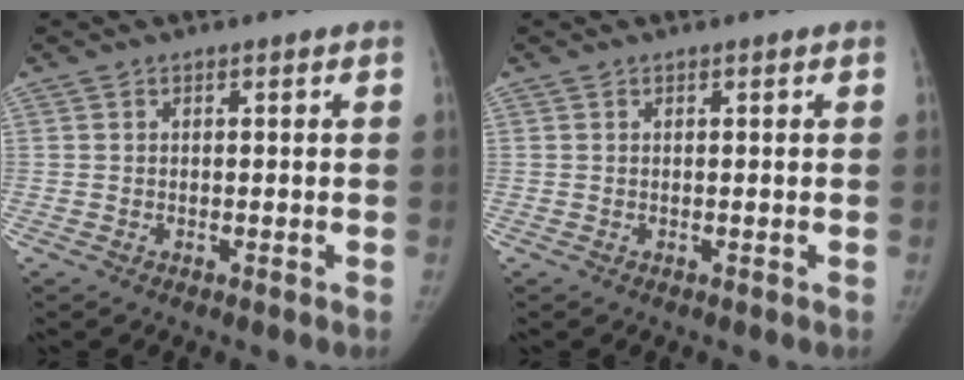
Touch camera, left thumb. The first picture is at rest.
{"total": 0.0}